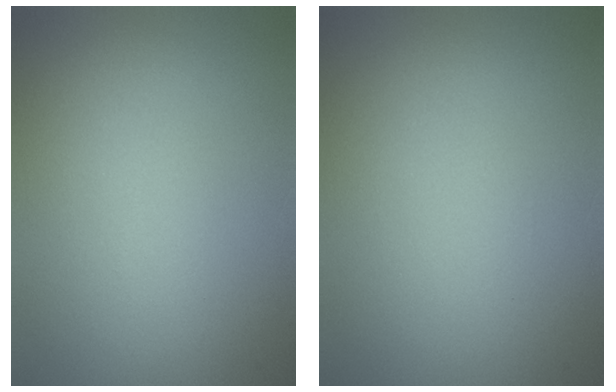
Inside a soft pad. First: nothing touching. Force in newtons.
{"total": 0.0}